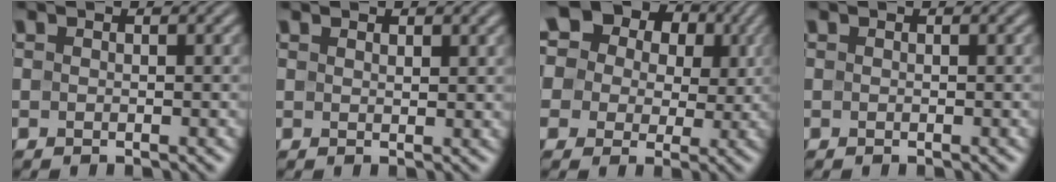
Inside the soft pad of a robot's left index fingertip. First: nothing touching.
{"total": 1.0, "force": [0.8, 0.3, 0.4], "torque": [-0.009, -0.002, 0.016]}
{"total": 19.9, "force": [7.8, 15.9, 9.2], "torque": [-0.200, 0.042, 0.090]}
{"total": 0.0}